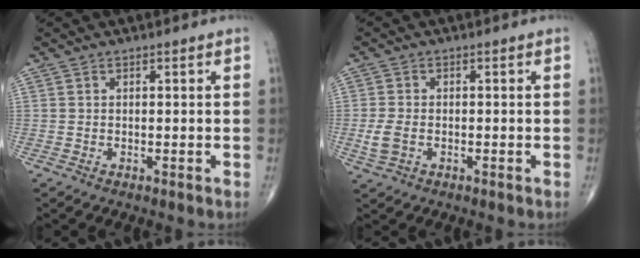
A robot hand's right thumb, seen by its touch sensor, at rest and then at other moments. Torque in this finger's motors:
{"motor_torque": [-0.18, 0.19, -0.05, 0.13, 0.05]}